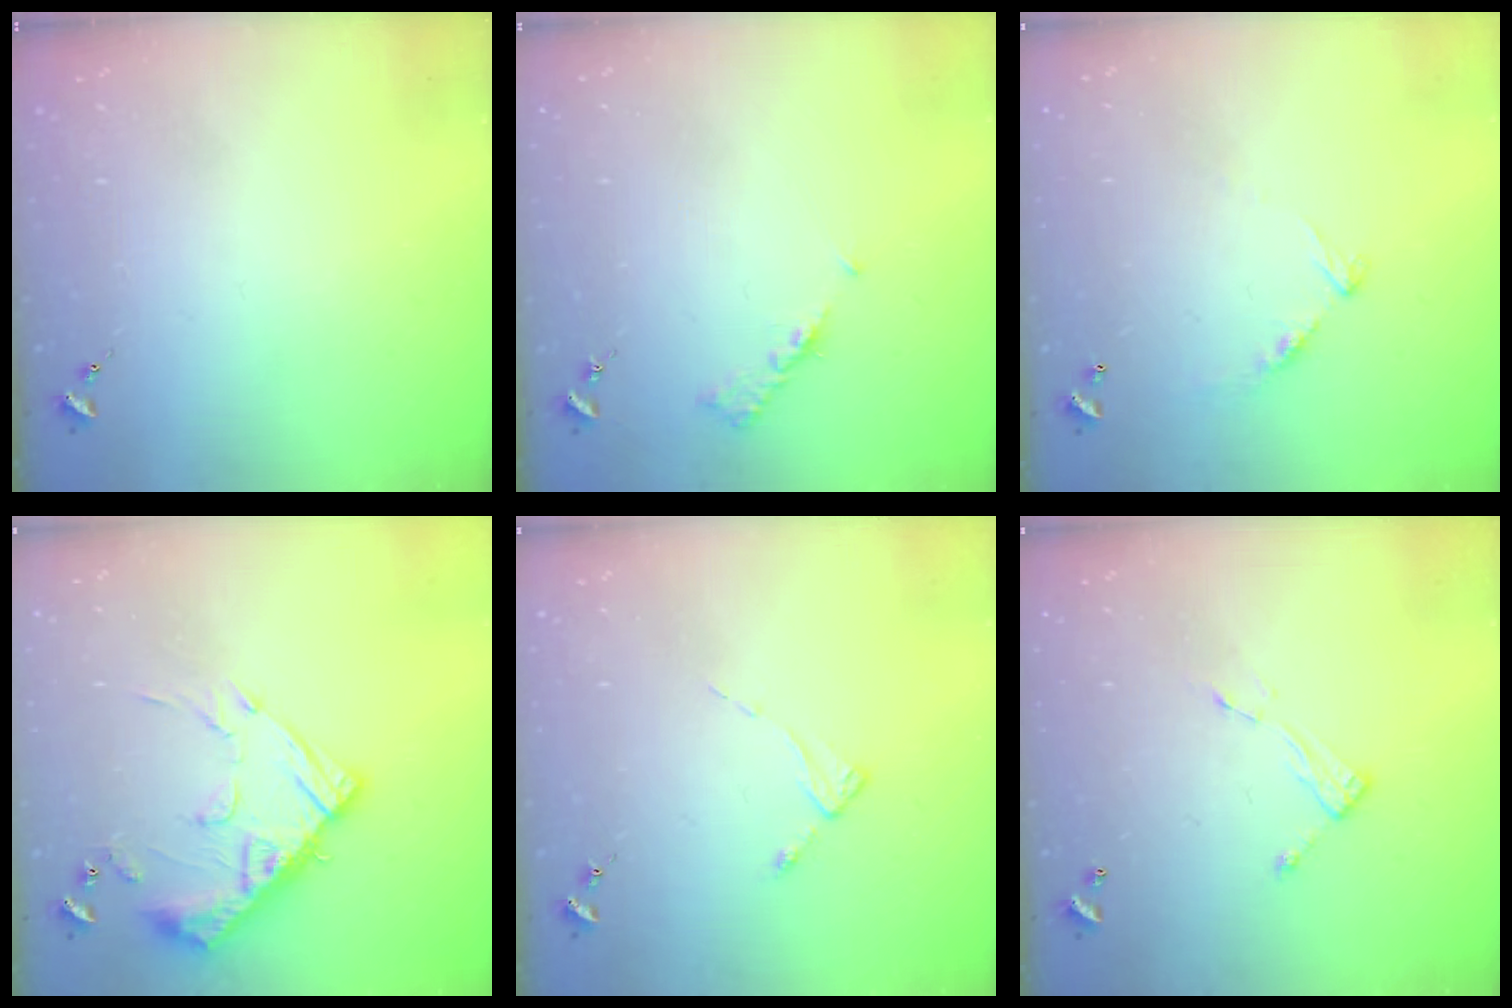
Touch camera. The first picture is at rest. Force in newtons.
{"total": 5.3, "press": 5.2, "slide": 0.7}
{"total": 8.8, "press": 8.8, "slide": 0.7}
{"total": 14.2, "press": 14.2, "slide": 1.2}
{"total": 2.2, "press": 2.2, "slide": 0.4}
{"total": 6.6, "press": 6.6, "slide": 0.2}